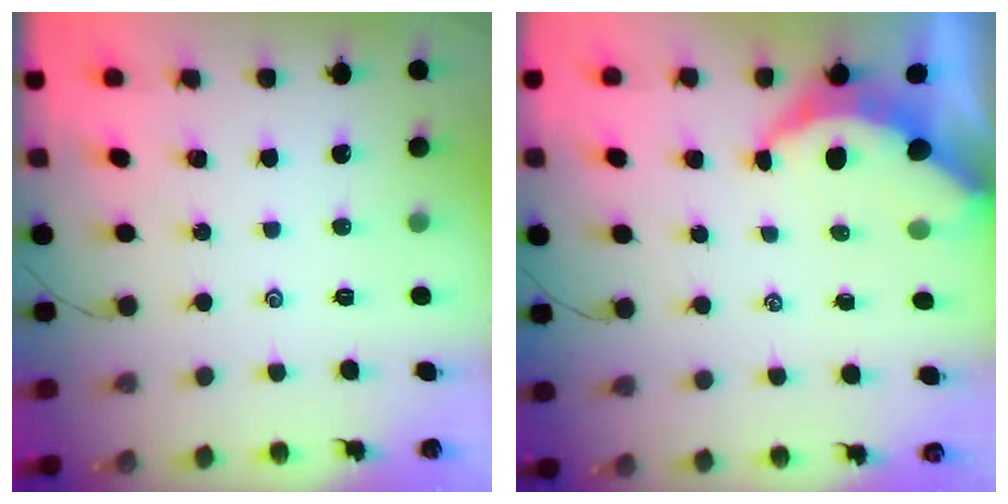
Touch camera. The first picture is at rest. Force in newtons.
{"total": 5.5, "press": 5.5, "slide": 0.7}